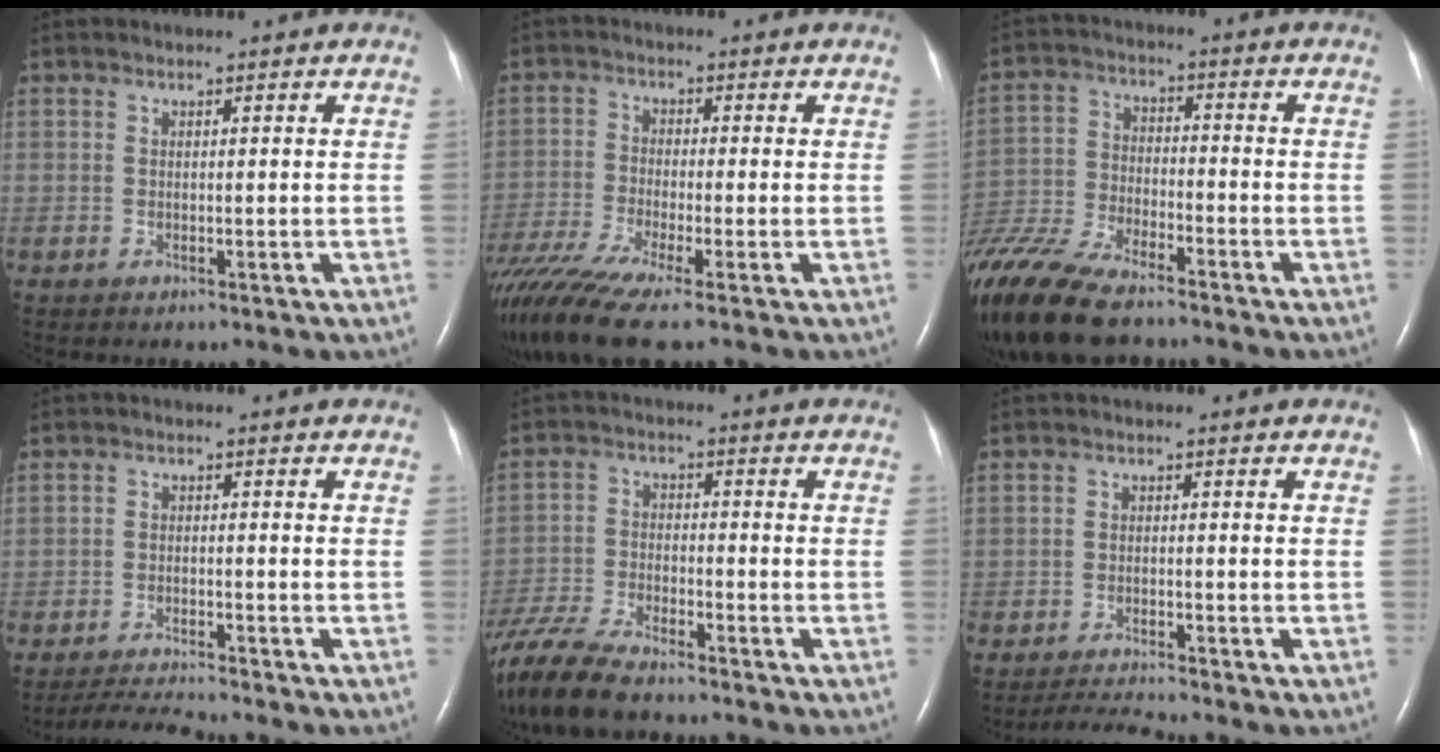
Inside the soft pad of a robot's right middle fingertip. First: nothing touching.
{"total": 11.0, "force": [-8.2, 0.3, 7.3], "torque": [-0.144, -0.026, -0.147]}
{"total": 16.7, "force": [-13.4, 4.1, 9.2], "torque": [-0.218, -0.037, -0.246]}
{"total": 4.9, "force": [-4.7, -0.9, 0.9], "torque": [-0.019, -0.021, -0.083]}
{"total": 13.1, "force": [-11.0, 2.5, 6.6], "torque": [-0.137, -0.027, -0.197]}
{"total": 3.9, "force": [-3.7, -1.1, 0.6], "torque": [-0.017, -0.022, -0.065]}